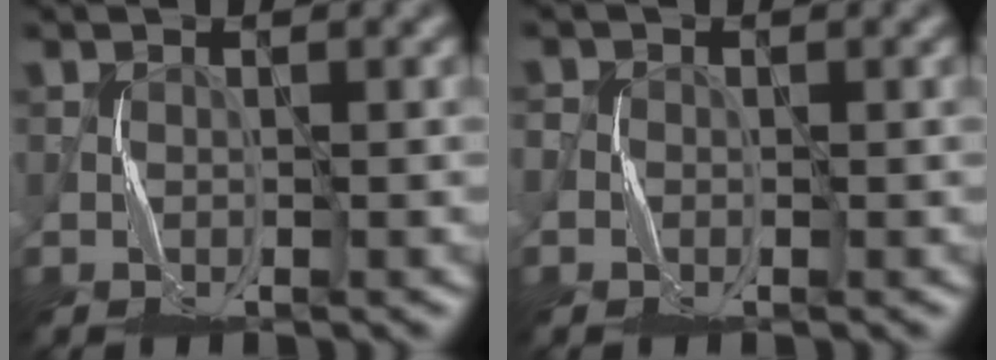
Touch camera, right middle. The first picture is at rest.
{"total": 1.0, "force": [-0.6, 0.4, -0.6], "torque": [0.012, -0.002, -0.014]}